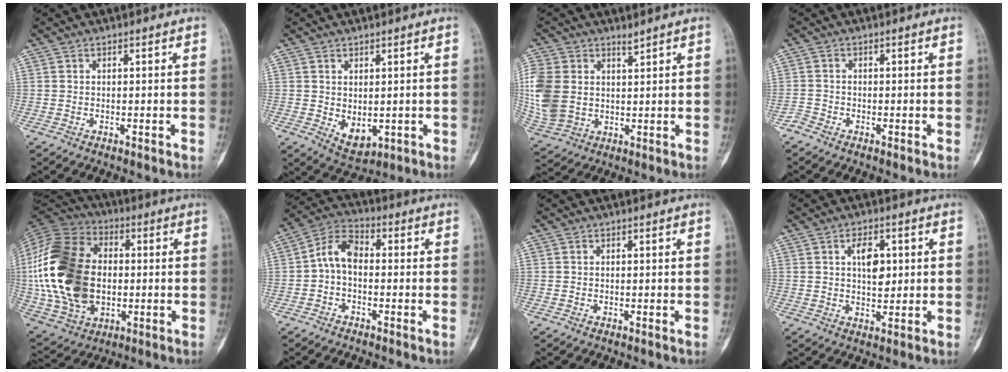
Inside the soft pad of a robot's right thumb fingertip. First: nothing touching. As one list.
[{"total": 4.9, "force": [-0.3, 3.1, 3.7], "torque": [-0.046, -0.005, 0.017]}, {"total": 13.6, "force": [3.4, 9.8, 8.8], "torque": [-0.216, -0.007, 0.075]}, {"total": 1.4, "force": [-1.2, 0.7, 0.2], "torque": [-0.003, -0.001, -0.027]}, {"total": 27.5, "force": [0.0, 18.9, 20.0], "torque": [-0.417, 0.003, 0.009]}, {"total": 5.4, "force": [-0.4, 3.9, 3.7], "torque": [-0.069, 0.027, -0.026]}, {"total": 0.0}, {"total": 5.9, "force": [1.4, 3.4, 4.6], "torque": [-0.058, -0.004, 0.026]}]